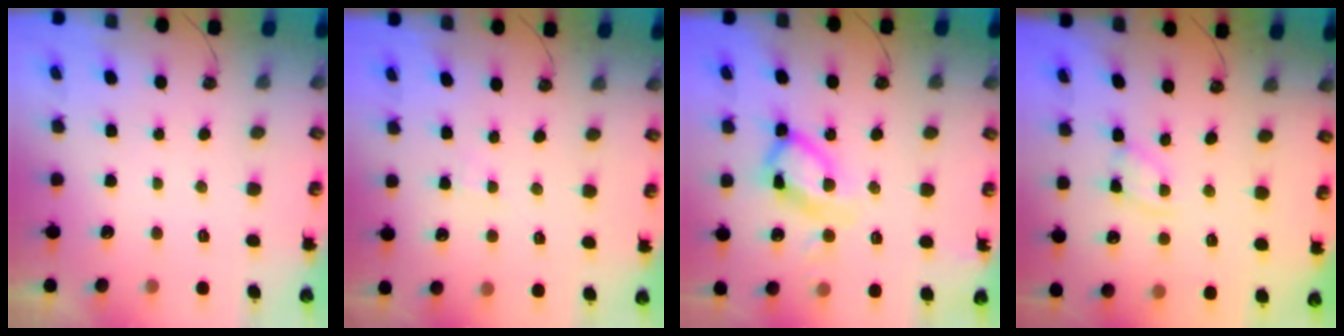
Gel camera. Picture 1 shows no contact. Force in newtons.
{"total": 2.1, "press": 2.1, "slide": 0.4}
{"total": 14.6, "press": 14.5, "slide": 1.3}
{"total": 2.7, "press": 2.7, "slide": 0.4}